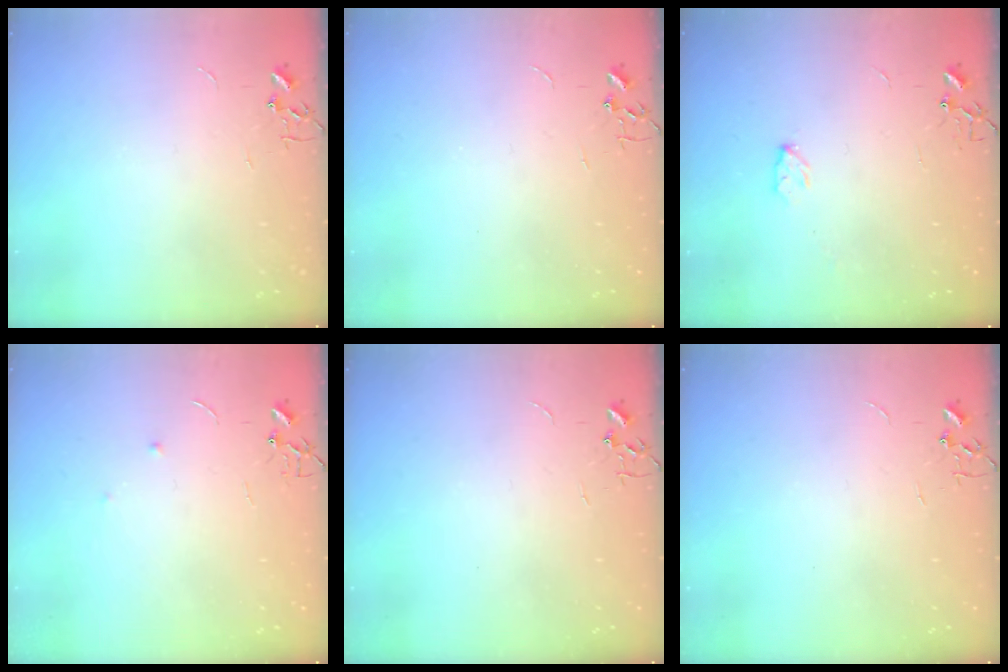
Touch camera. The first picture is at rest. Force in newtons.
{"total": 0.0}
{"total": 3.8, "press": 3.8, "slide": 0.6}
{"total": 4.7, "press": 4.7, "slide": 0.5}
{"total": 0.0}
{"total": 0.0}